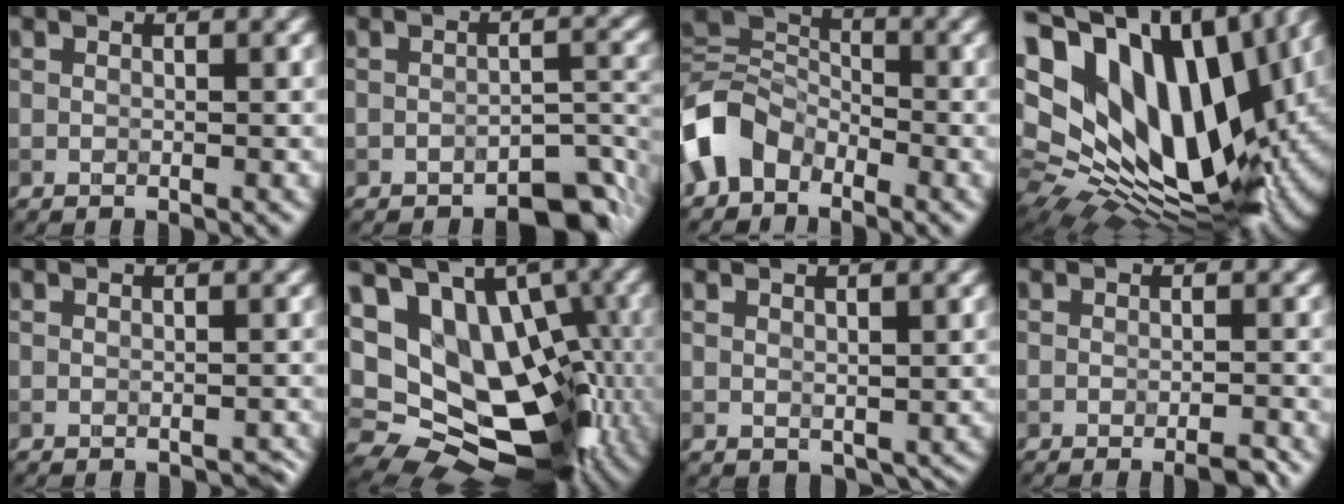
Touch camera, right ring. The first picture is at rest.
{"total": 4.9, "force": [-4.0, 1.4, 2.6], "torque": [-0.029, 0.004, -0.055]}
{"total": 5.7, "force": [-2.8, 4.2, 2.6], "torque": [-0.051, 0.010, -0.078]}
{"total": 22.0, "force": [6.8, 13.6, 15.9], "torque": [-0.289, -0.011, 0.157]}
{"total": 1.8, "force": [-1.6, 0.7, 0.6], "torque": [-0.009, 0.009, -0.011]}
{"total": 15.8, "force": [0.9, 11.5, 10.8], "torque": [-0.163, -0.001, 0.046]}
{"total": 2.0, "force": [0.1, 1.7, 1.1], "torque": [-0.011, -0.010, 0.007]}
{"total": 2.0, "force": [-1.5, 0.2, 1.3], "torque": [-0.017, 0.003, -0.023]}